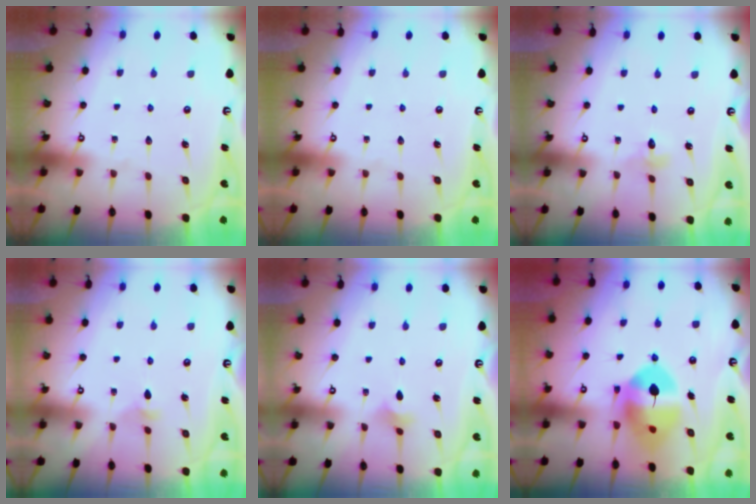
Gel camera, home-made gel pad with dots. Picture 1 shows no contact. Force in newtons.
{"total": 0.0}
{"total": 2.8, "press": 2.7, "slide": 0.3}
{"total": 2.7, "press": 2.6, "slide": 0.7}
{"total": 2.3, "press": 2.2, "slide": 0.5}
{"total": 13.1, "press": 12.9, "slide": 2.1}